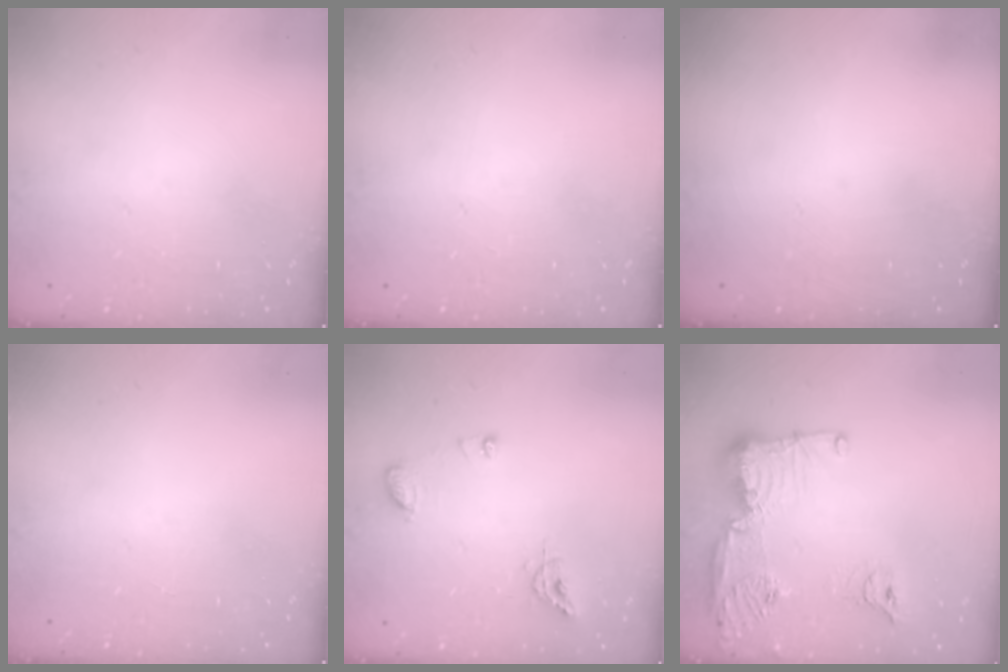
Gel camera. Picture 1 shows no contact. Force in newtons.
{"total": 0.0}
{"total": 0.0}
{"total": 0.0}
{"total": 8.2, "press": 8.2, "slide": 0.8}
{"total": 18.3, "press": 17.2, "slide": 6.3}